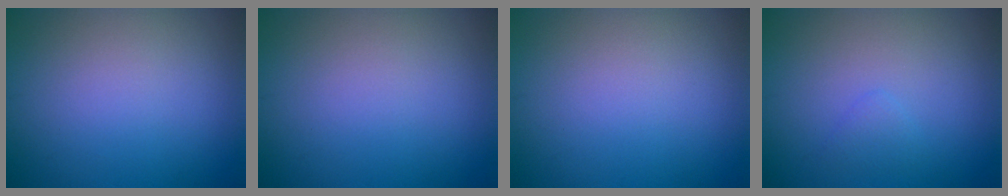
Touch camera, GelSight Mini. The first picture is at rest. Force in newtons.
{"total": 0.0}
{"total": 0.0}
{"total": 0.9, "press": 0.9, "slide": 0.1}